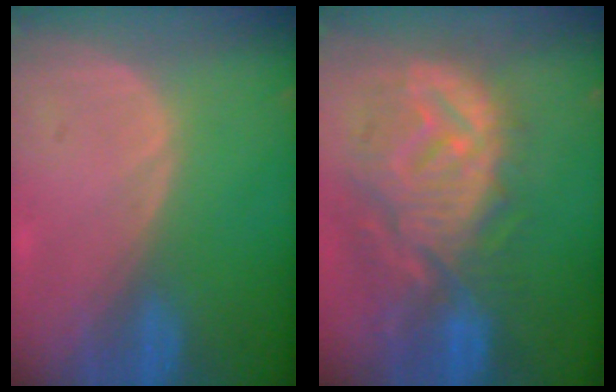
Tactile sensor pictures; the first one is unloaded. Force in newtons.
{"total": 12.4, "press": 11.1, "slide": 5.5}